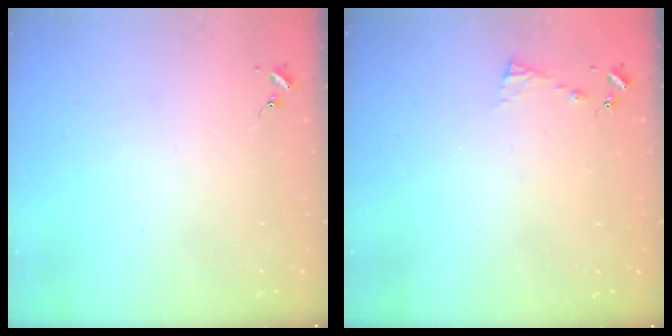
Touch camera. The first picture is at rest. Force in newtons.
{"total": 4.0, "press": 4.0, "slide": 0.4}